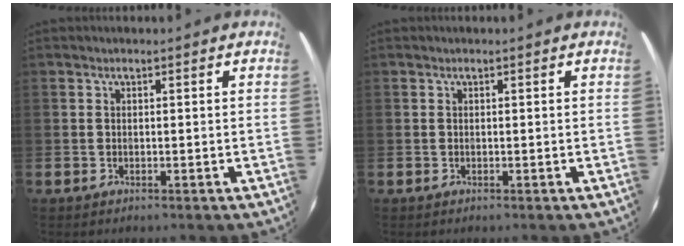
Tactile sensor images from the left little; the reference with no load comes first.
{"total": 0.0}